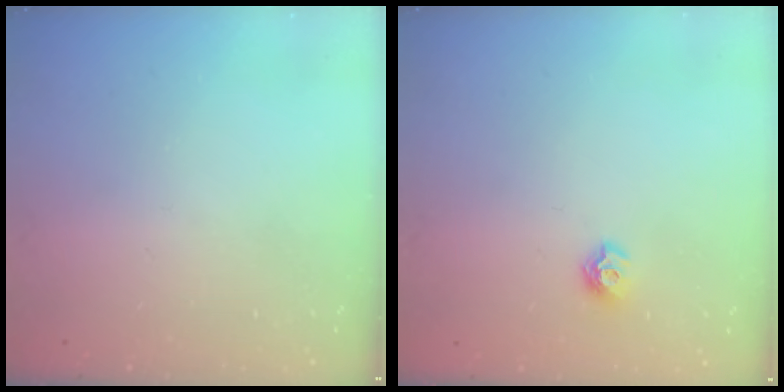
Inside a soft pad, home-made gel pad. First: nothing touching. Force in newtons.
{"total": 7.2, "press": 7.1, "slide": 0.7}